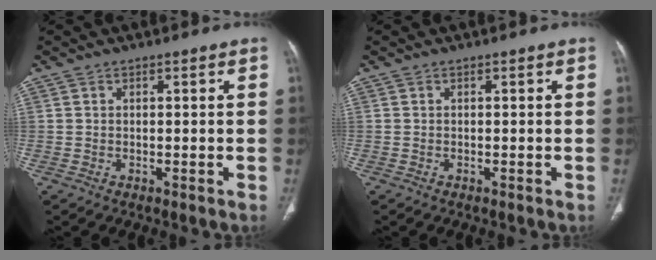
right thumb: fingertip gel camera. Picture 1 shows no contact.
{"total": 0.0}